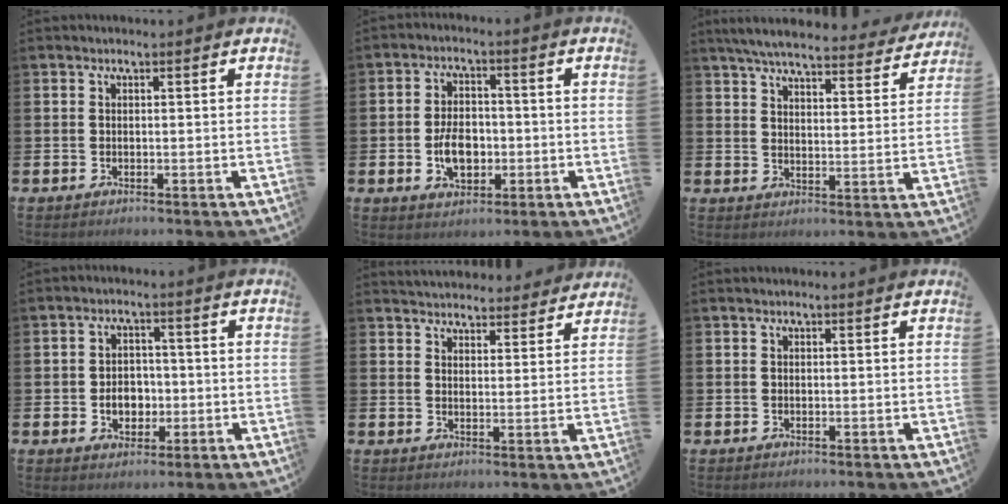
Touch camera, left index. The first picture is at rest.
{"total": 5.6, "force": [-1.1, 3.7, 4.1], "torque": [-0.061, 0.004, -0.022]}
{"total": 6.3, "force": [6.0, 0.7, 2.0], "torque": [-0.051, -0.038, 0.101]}
{"total": 4.0, "force": [-0.8, 3.2, 2.3], "torque": [-0.030, -0.001, -0.023]}
{"total": 4.4, "force": [4.3, 0.8, -0.2], "torque": [-0.001, -0.029, 0.076]}
{"total": 0.0}